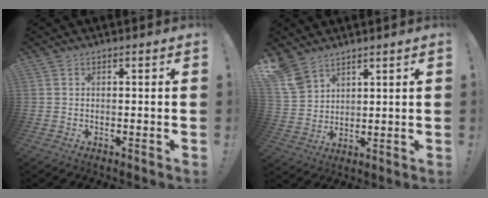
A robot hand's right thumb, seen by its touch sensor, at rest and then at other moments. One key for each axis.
{"total": 8.3, "fx": 6.5, "fy": 4.5, "fz": 2.6, "tx": -0.065, "ty": -0.035, "tz": 0.132}